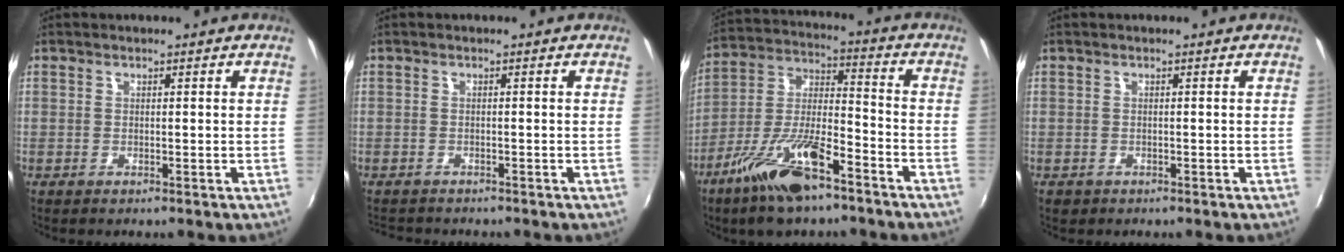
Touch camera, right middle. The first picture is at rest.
{"total": 3.2, "force": [-3.0, 0.9, 0.7], "torque": [-0.023, -0.013, -0.048]}
{"total": 15.5, "force": [-10.0, 4.6, 11.0], "torque": [-0.223, -0.009, -0.184]}
{"total": 1.3, "force": [-0.7, 1.0, 0.4], "torque": [-0.011, -0.003, -0.010]}